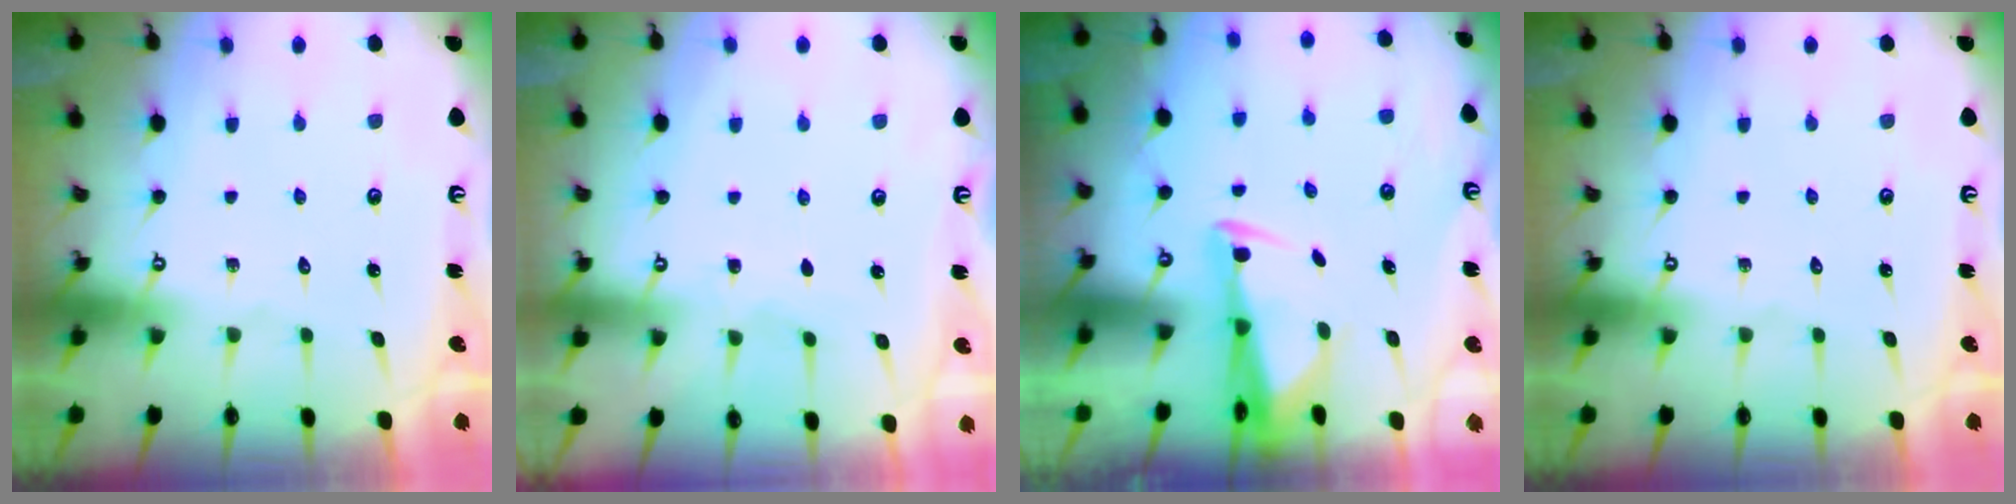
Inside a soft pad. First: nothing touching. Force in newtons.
{"total": 3.0, "press": 2.9, "slide": 0.5}
{"total": 2.8, "press": 2.6, "slide": 0.9}
{"total": 0.0}